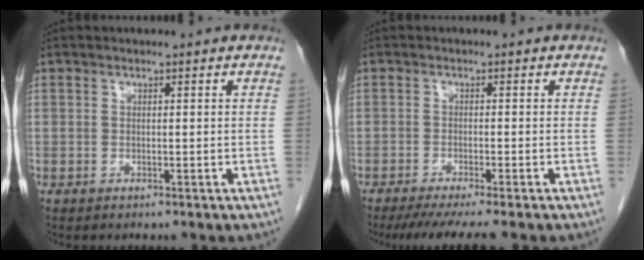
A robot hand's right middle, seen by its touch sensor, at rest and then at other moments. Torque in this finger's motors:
{"motor_torque": [0.63, -0.45, 0.22, 0.06]}